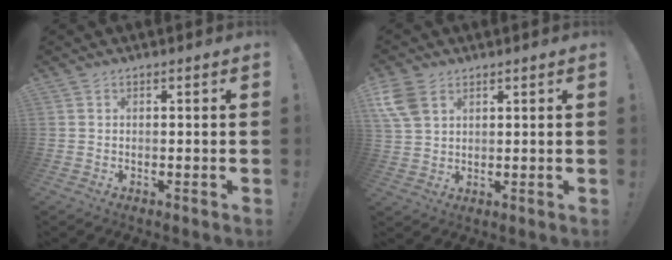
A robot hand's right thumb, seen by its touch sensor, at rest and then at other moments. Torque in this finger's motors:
{"motor_torque": [0.00, 0.03, 0.01, 0.01, 0.05]}